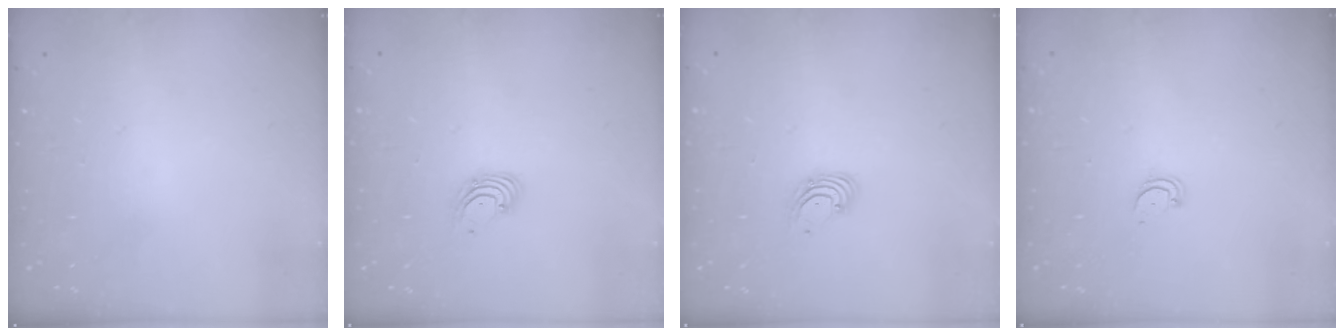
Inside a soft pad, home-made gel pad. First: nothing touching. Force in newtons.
{"total": 2.6, "press": 2.6, "slide": 0.1}
{"total": 2.6, "press": 2.6, "slide": 0.1}
{"total": 3.5, "press": 3.4, "slide": 0.3}